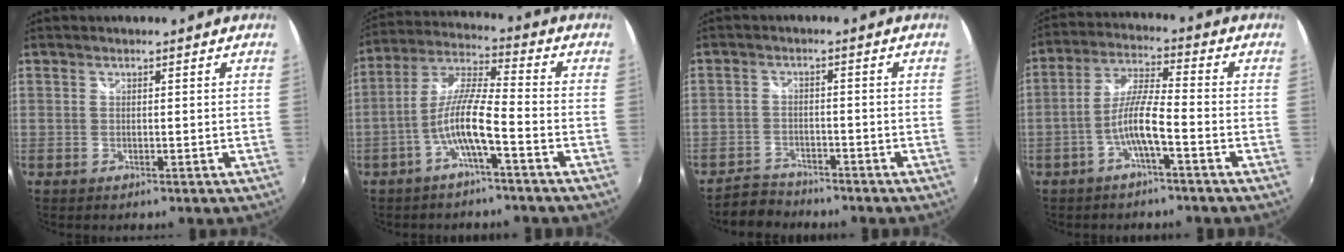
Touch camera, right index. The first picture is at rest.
{"total": 8.7, "force": [-3.9, 0.5, 7.7], "torque": [-0.173, 0.010, -0.075]}
{"total": 5.4, "force": [-5.0, 2.0, 0.5], "torque": [-0.033, 0.000, -0.090]}
{"total": 6.8, "force": [-3.3, 0.3, 5.9], "torque": [-0.128, 0.009, -0.062]}